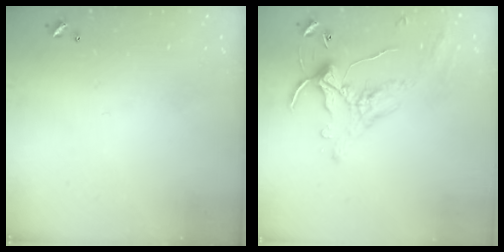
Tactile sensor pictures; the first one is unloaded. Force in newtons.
{"total": 0.9, "press": 0.1, "slide": 0.9}